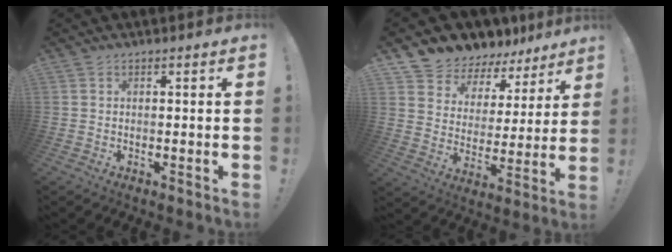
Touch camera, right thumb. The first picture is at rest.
{"total": 7.9, "force": [6.7, 4.1, 0.5], "torque": [-0.027, -0.068, 0.126]}